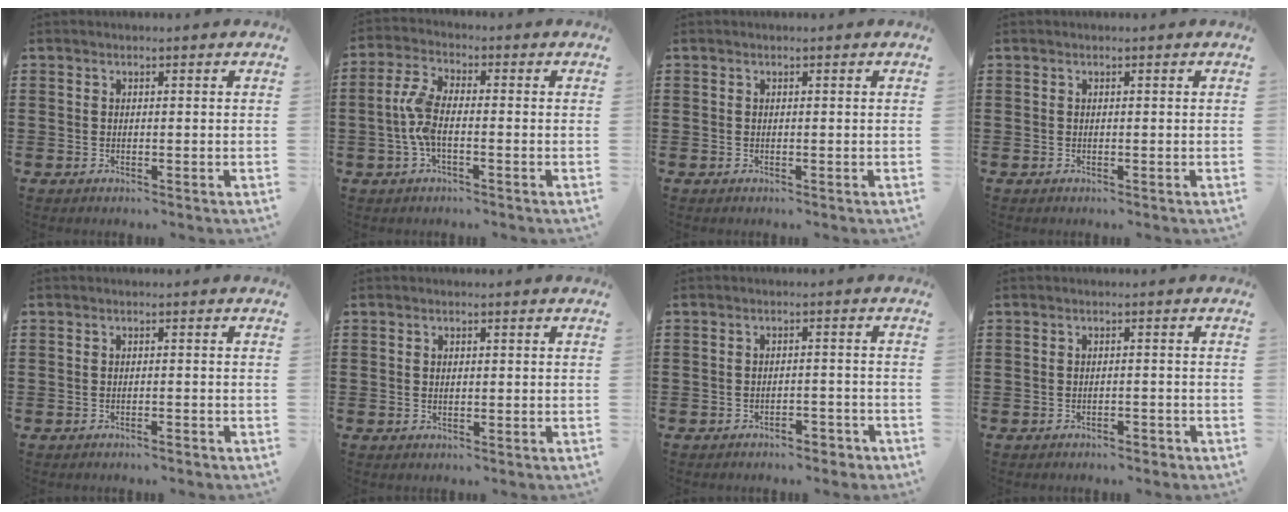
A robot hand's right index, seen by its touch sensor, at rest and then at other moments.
{"total": 5.8, "force": [-0.9, 2.4, 5.2], "torque": [-0.137, -0.007, -0.027]}
{"total": 0.0}
{"total": 0.0}
{"total": 0.8, "force": [-0.6, 0.0, 0.4], "torque": [-0.011, -0.002, -0.013]}
{"total": 0.8, "force": [0.1, 0.4, 0.7], "torque": [-0.015, 0.003, 0.001]}
{"total": 2.2, "force": [-2.1, 0.5, 0.6], "torque": [-0.017, 0.003, -0.043]}
{"total": 1.2, "force": [-1.1, 0.3, 0.4], "torque": [-0.012, 0.000, -0.023]}